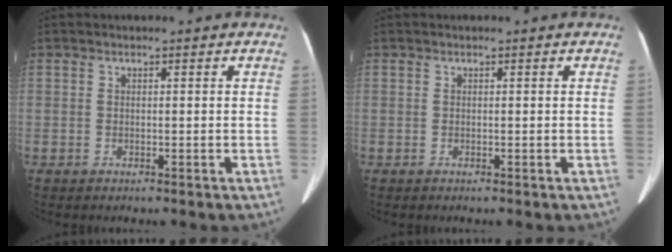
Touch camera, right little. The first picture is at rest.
{"total": 0.0}